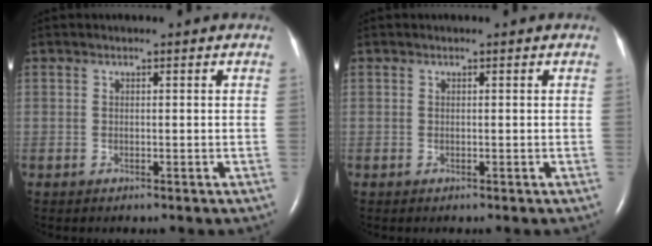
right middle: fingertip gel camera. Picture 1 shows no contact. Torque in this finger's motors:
{"motor_torque": [0.03, -0.03, 0.00, 0.00]}